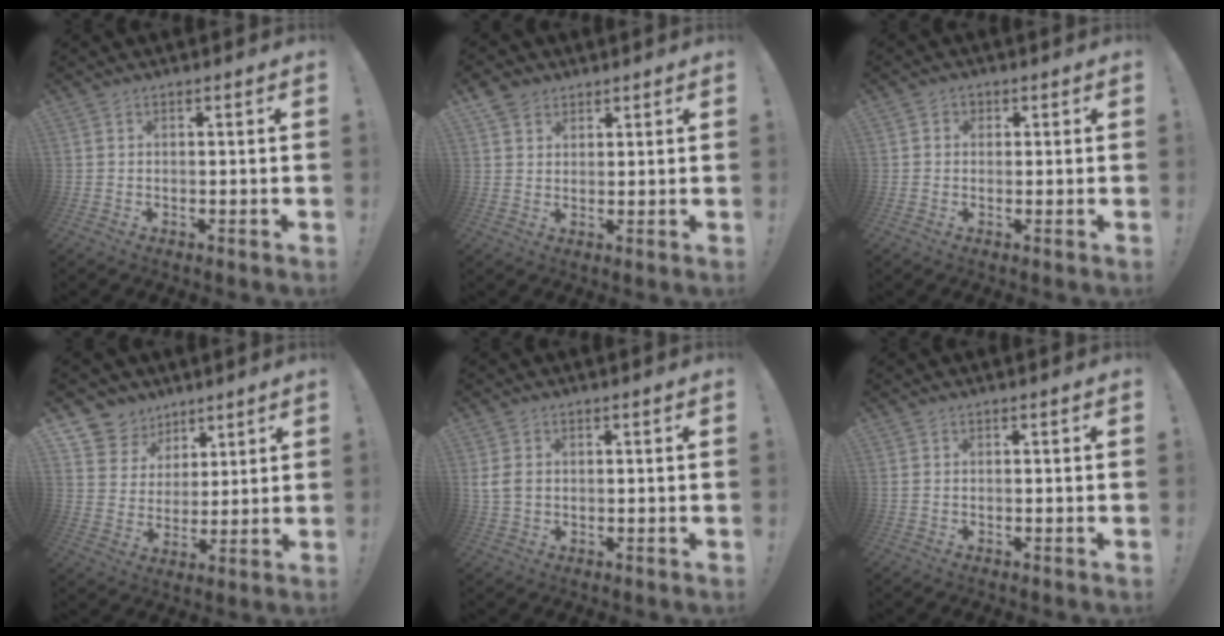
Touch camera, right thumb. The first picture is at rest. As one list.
[{"total": 4.5, "force": [2.9, 3.4, 0.8], "torque": [-0.009, -0.013, 0.055]}, {"total": 2.0, "force": [-0.1, 1.9, 0.8], "torque": [-0.010, 0.004, -0.002]}, {"total": 9.7, "force": [6.0, 7.5, 1.1], "torque": [-0.026, -0.046, 0.123]}, {"total": 4.3, "force": [1.0, 3.3, 2.7], "torque": [-0.054, 0.002, 0.022]}, {"total": 0.7, "force": [0.3, 0.3, 0.5], "torque": [-0.016, 0.003, 0.007]}]